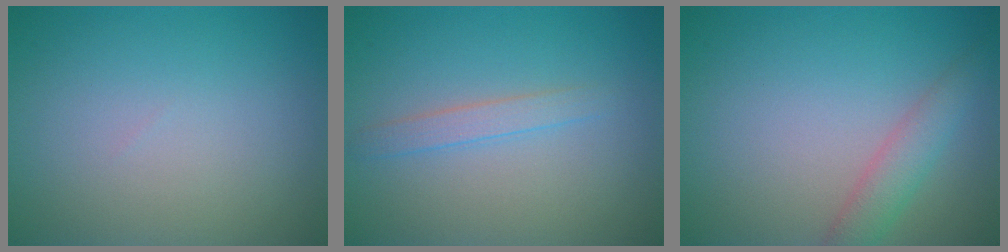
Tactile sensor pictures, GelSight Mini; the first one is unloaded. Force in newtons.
{"total": 1.6, "press": 1.6, "slide": 0.1}
{"total": 2.5, "press": 2.5, "slide": 0.1}